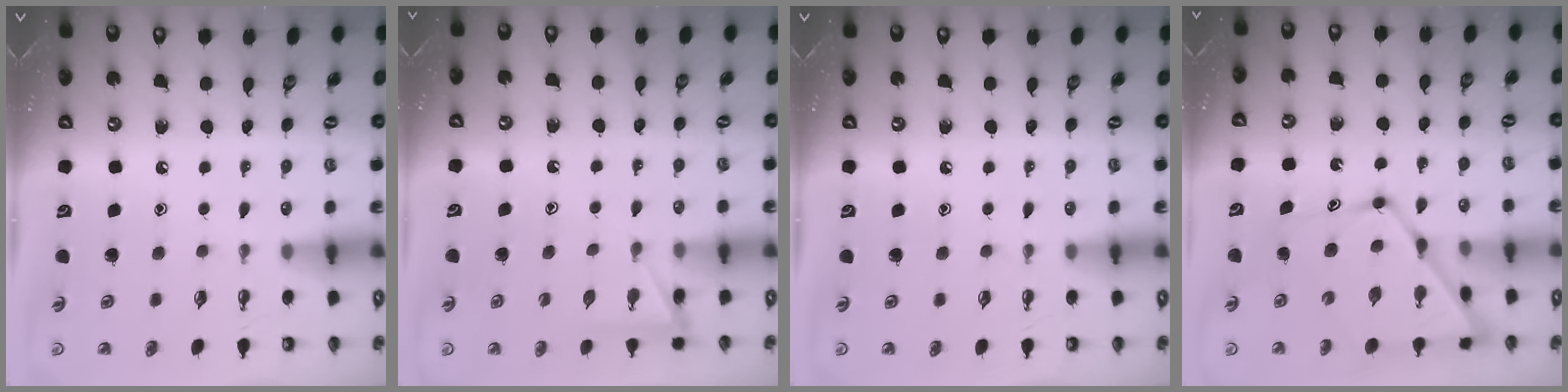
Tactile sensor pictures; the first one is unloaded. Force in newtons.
{"total": 5.1, "press": 5.1, "slide": 0.5}
{"total": 0.0}
{"total": 15.8, "press": 15.7, "slide": 1.4}